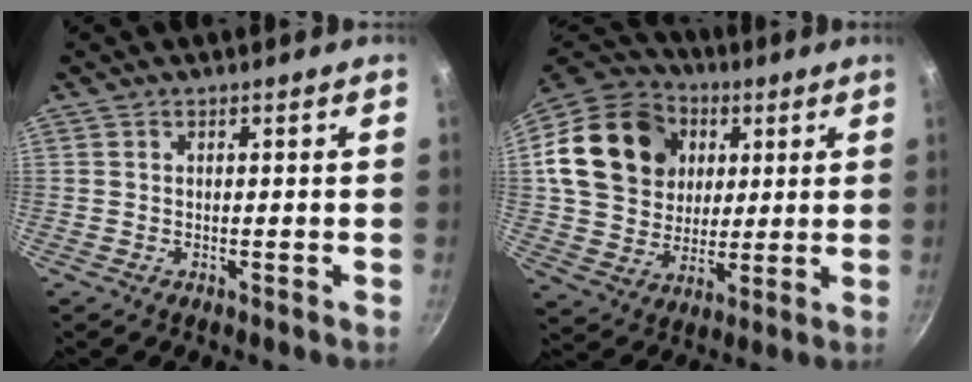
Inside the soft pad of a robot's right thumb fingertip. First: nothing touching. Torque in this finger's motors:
{"motor_torque": [1.28, 2.67, 0.61, -0.61, 0.21]}